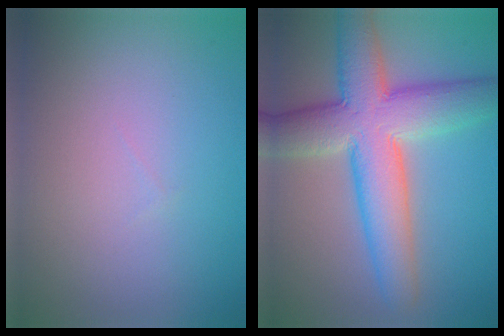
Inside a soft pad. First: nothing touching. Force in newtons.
{"total": 9.9, "press": 9.9, "slide": 0.4}